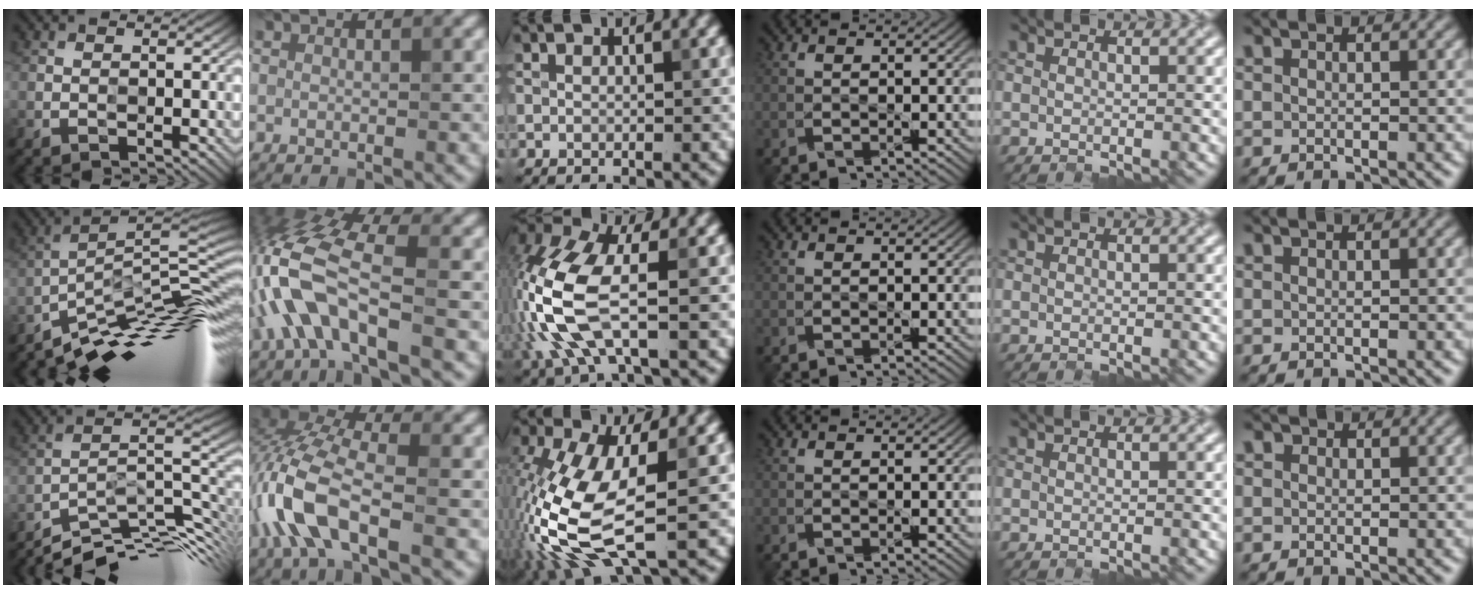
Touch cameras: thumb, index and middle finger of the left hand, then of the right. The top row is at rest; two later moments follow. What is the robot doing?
{"motion": "open", "object": "laptop"}